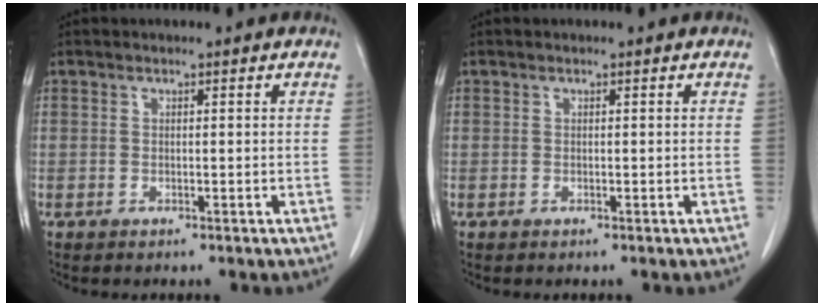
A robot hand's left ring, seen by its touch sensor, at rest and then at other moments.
{"total": 0.0}